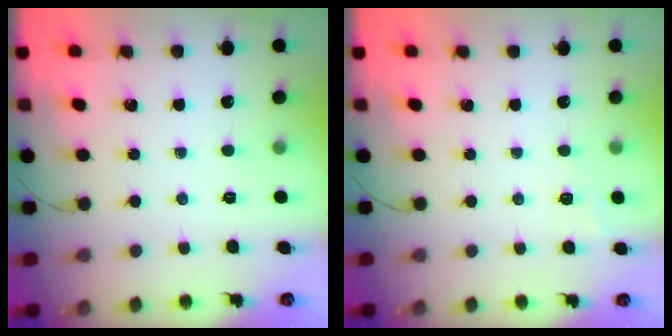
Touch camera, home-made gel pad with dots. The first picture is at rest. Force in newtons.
{"total": 5.8, "press": 5.6, "slide": 1.5}